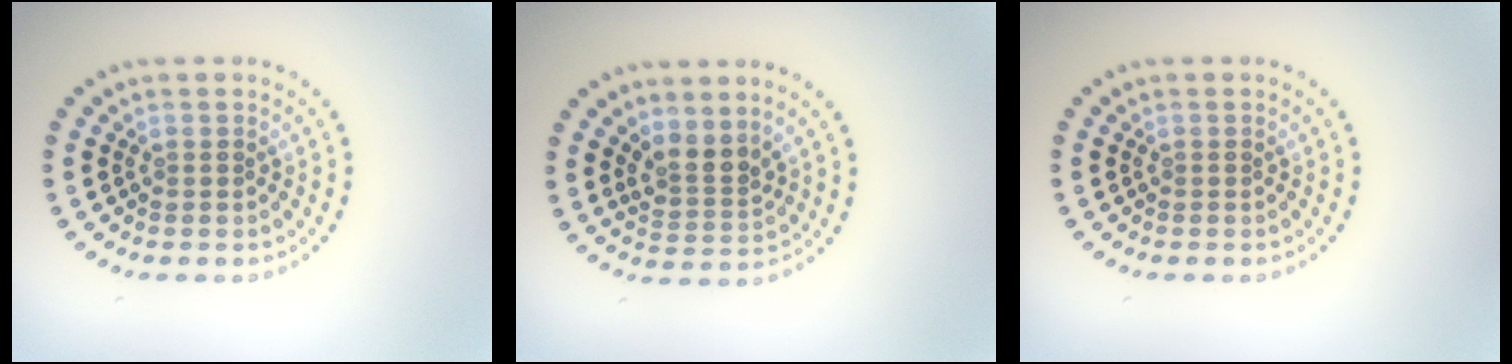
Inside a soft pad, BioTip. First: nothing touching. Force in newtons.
{"total": 2.5, "press": 1.8, "slide": 1.7}
{"total": 0.0}